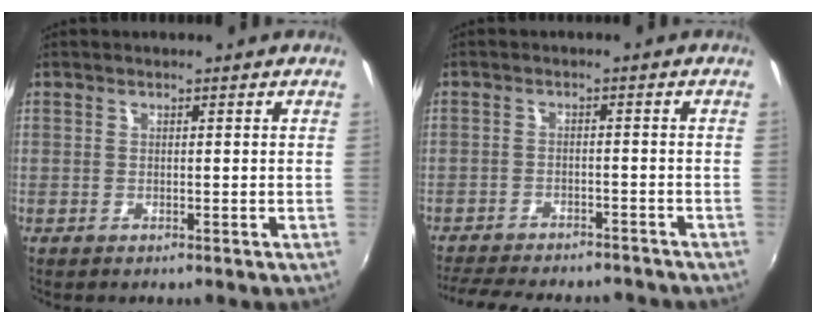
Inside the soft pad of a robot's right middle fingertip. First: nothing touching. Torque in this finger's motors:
{"motor_torque": [0.96, -1.18, 0.10, 0.07]}